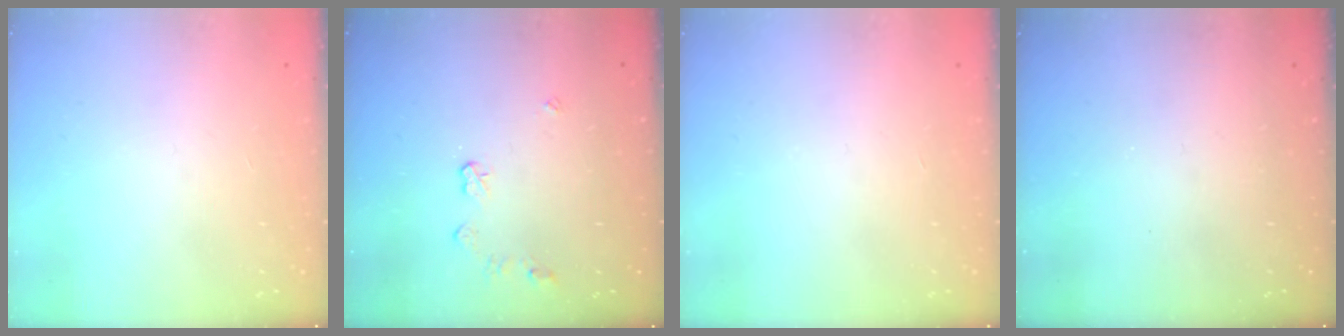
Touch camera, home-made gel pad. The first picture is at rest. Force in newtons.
{"total": 4.9, "press": 4.9, "slide": 0.2}
{"total": 0.0}
{"total": 0.0}